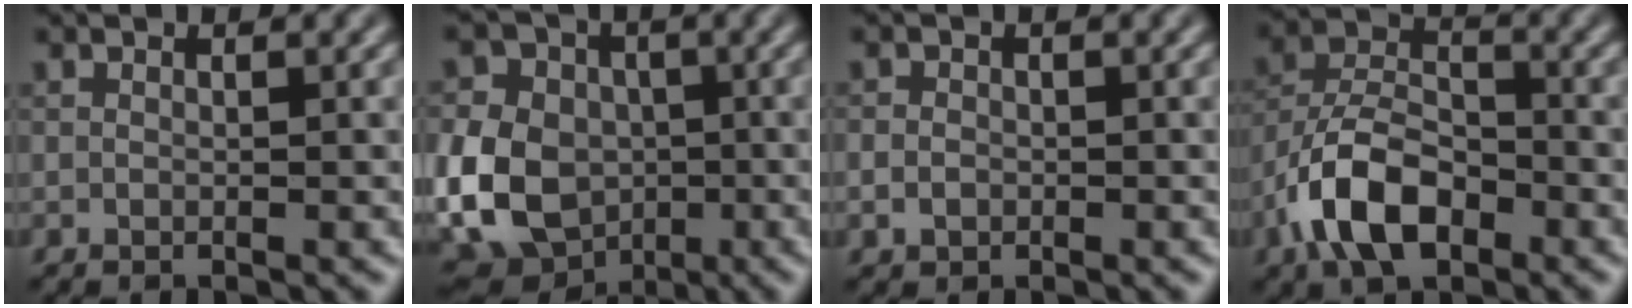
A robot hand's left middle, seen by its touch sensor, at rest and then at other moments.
{"total": 13.5, "force": [-2.2, 11.3, 6.9], "torque": [-0.152, -0.001, -0.066]}
{"total": 1.2, "force": [-0.4, 1.0, 0.5], "torque": [-0.008, 0.001, -0.012]}
{"total": 6.9, "force": [-3.4, 3.7, 4.7], "torque": [-0.084, 0.006, -0.071]}